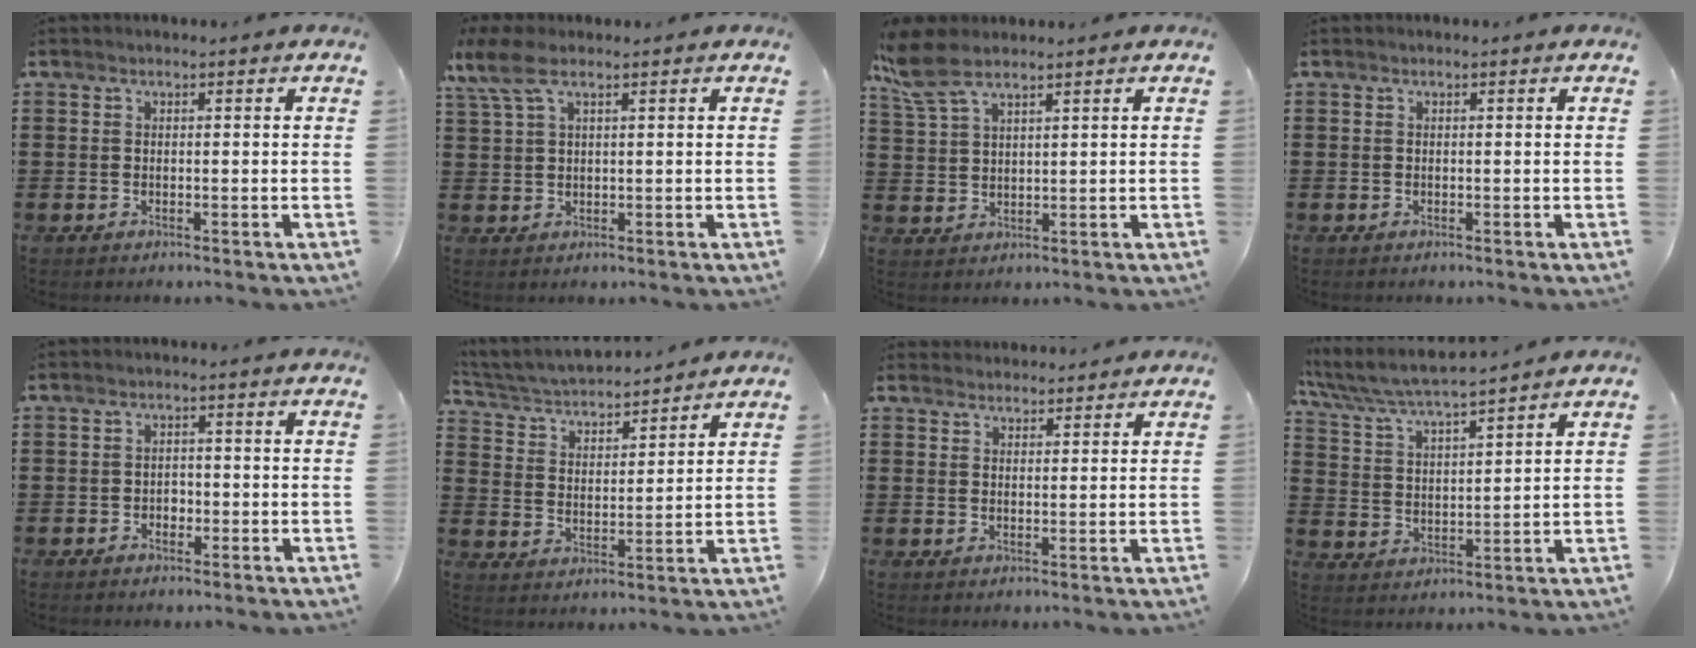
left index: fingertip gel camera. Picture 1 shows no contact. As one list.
[{"total": 4.8, "force": [2.5, 1.7, 3.7], "torque": [-0.093, 0.002, 0.042]}, {"total": 6.3, "force": [4.4, 2.1, 4.0], "torque": [-0.104, -0.006, 0.078]}, {"total": 0.0}, {"total": 1.3, "force": [-0.5, 1.0, 0.6], "torque": [-0.016, 0.001, -0.013]}, {"total": 4.3, "force": [4.2, 0.5, 0.8], "torque": [-0.039, -0.028, 0.069]}, {"total": 2.3, "force": [2.3, 0.4, -0.2], "torque": [-0.002, -0.002, 0.046]}, {"total": 5.7, "force": [5.4, 0.0, 2.0], "torque": [-0.064, -0.035, 0.089]}]